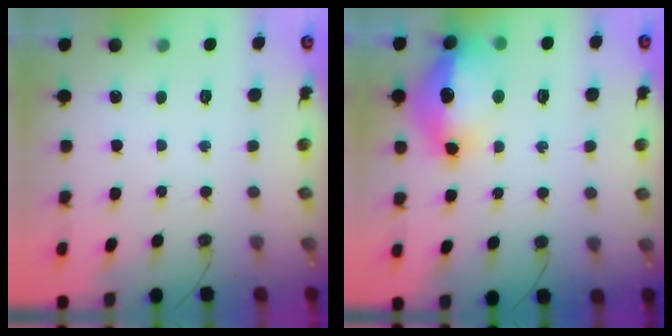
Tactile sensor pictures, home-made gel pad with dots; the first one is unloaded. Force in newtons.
{"total": 20.9, "press": 18.1, "slide": 10.6}